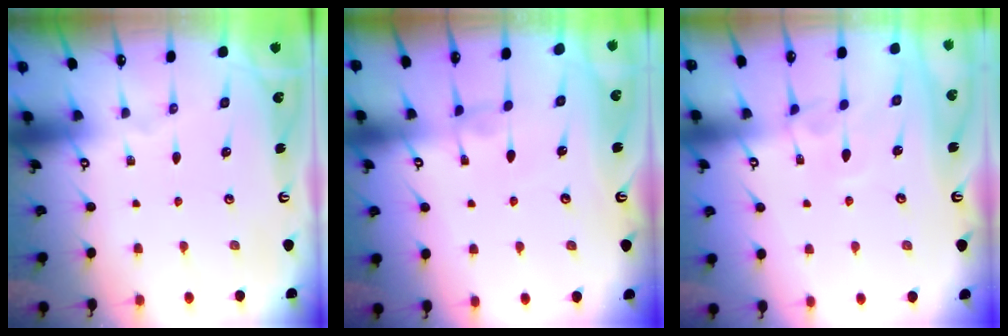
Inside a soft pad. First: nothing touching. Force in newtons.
{"total": 1.4, "press": 1.3, "slide": 0.4}
{"total": 4.2, "press": 4.2, "slide": 0.1}